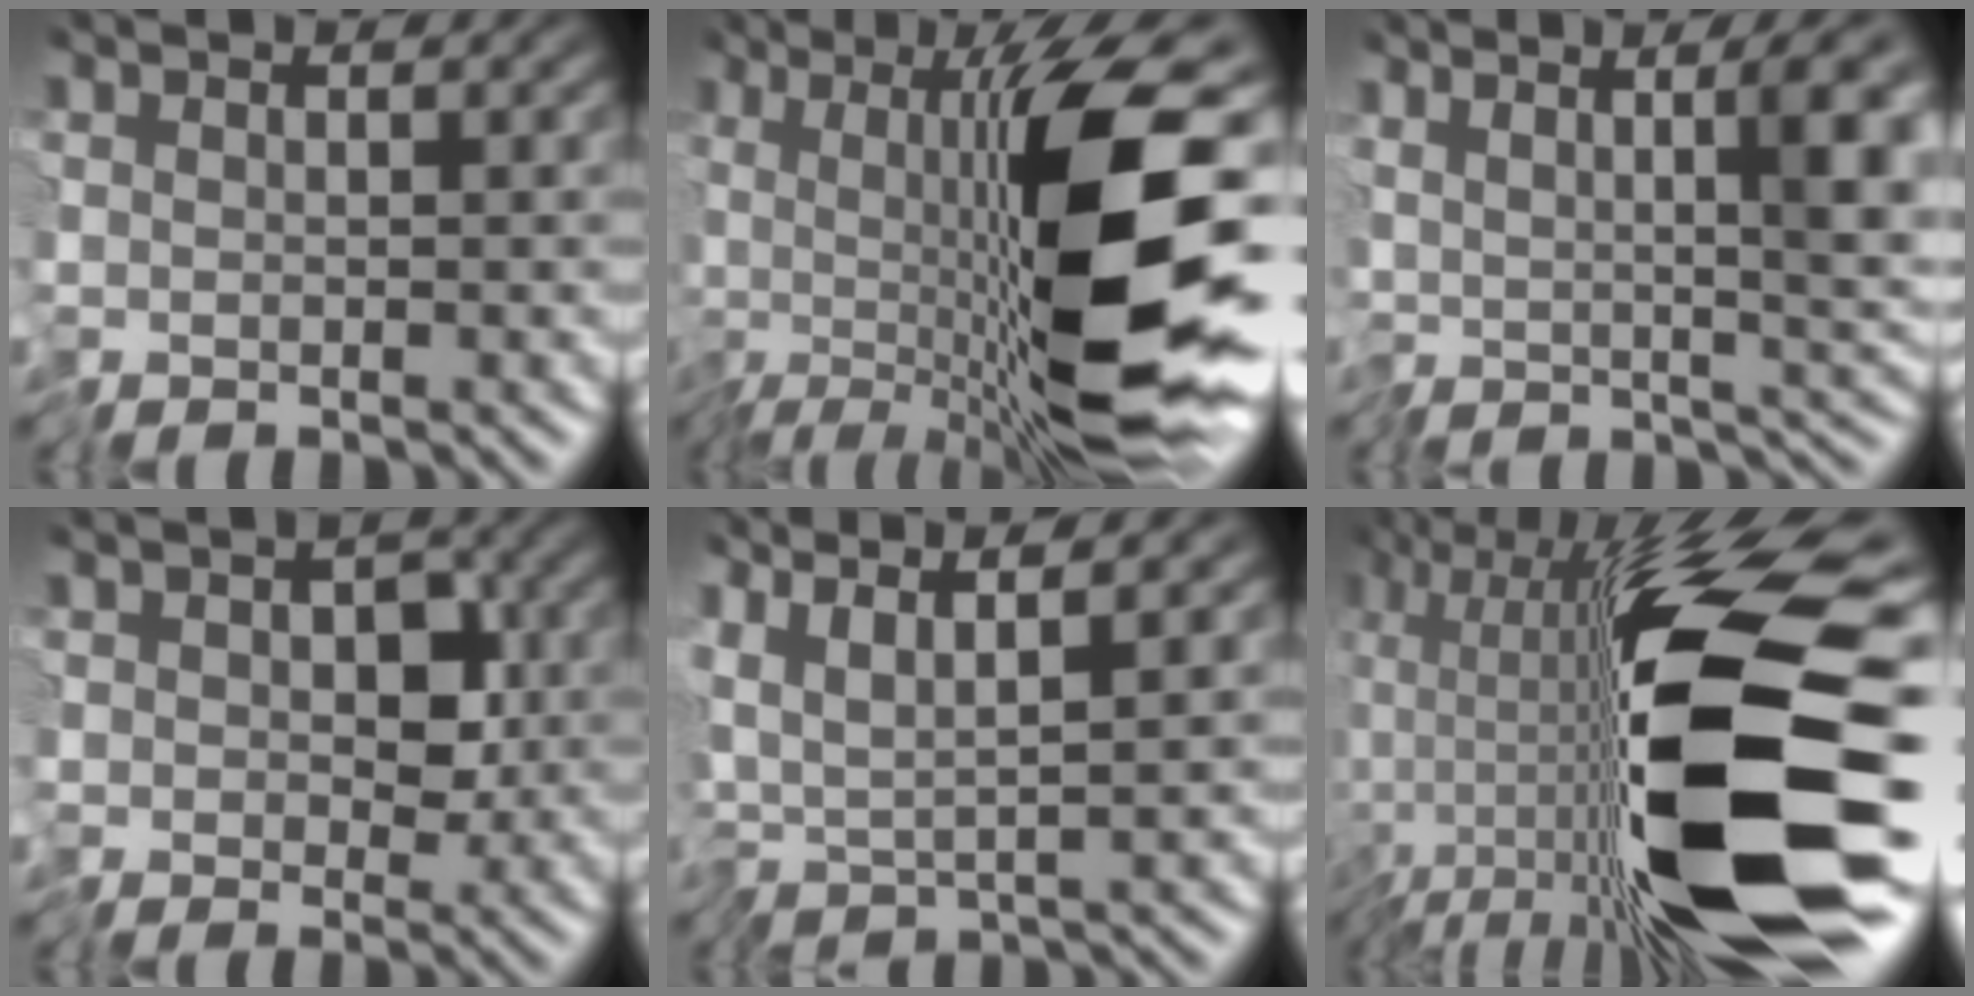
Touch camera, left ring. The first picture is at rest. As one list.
[{"total": 15.2, "force": [-2.9, 3.3, 14.6], "torque": [-0.223, 0.012, -0.062]}, {"total": 7.7, "force": [2.0, 1.9, 7.2], "torque": [-0.118, 0.003, 0.035]}, {"total": 4.2, "force": [-0.6, 3.1, 2.7], "torque": [-0.044, 0.001, -0.019]}, {"total": 3.9, "force": [0.5, 0.6, 3.8], "torque": [-0.077, 0.007, -0.001]}, {"total": 18.1, "force": [-6.6, 4.7, 16.2], "torque": [-0.289, 0.011, -0.124]}]